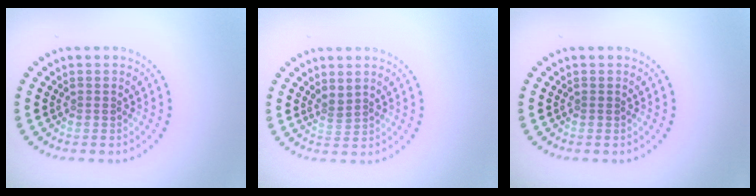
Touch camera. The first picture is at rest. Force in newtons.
{"total": 1.1, "press": 0.6, "slide": 0.9}
{"total": 0.0}